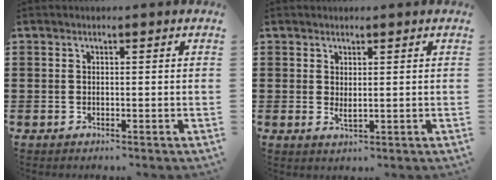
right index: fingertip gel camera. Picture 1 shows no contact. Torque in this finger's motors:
{"motor_torque": [0.59, 0.93, 0.05, 0.00]}